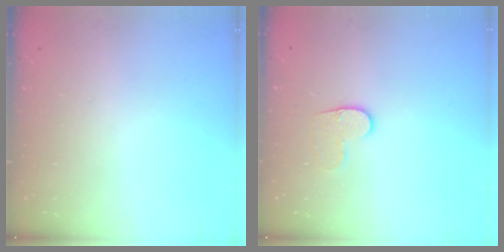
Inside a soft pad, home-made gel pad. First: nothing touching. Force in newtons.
{"total": 7.0, "press": 7.0, "slide": 0.7}